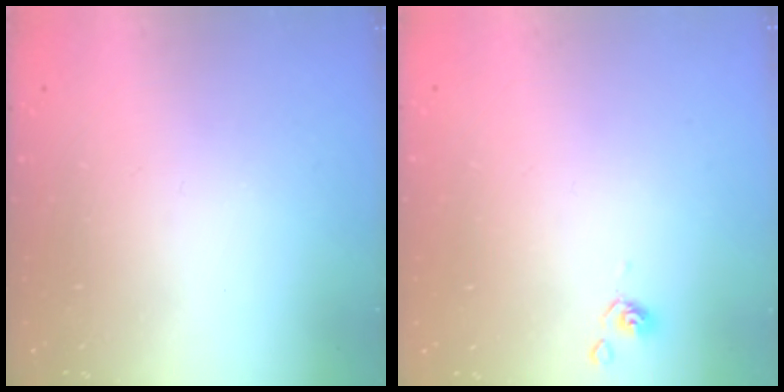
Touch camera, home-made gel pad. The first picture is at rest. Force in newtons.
{"total": 2.4, "press": 2.4, "slide": 0.3}